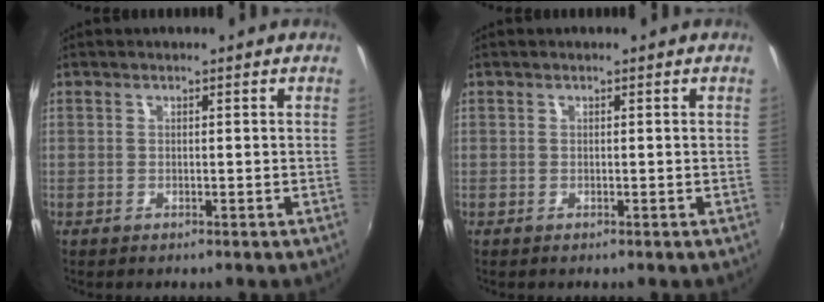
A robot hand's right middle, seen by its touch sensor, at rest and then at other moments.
{"total": 0.0}